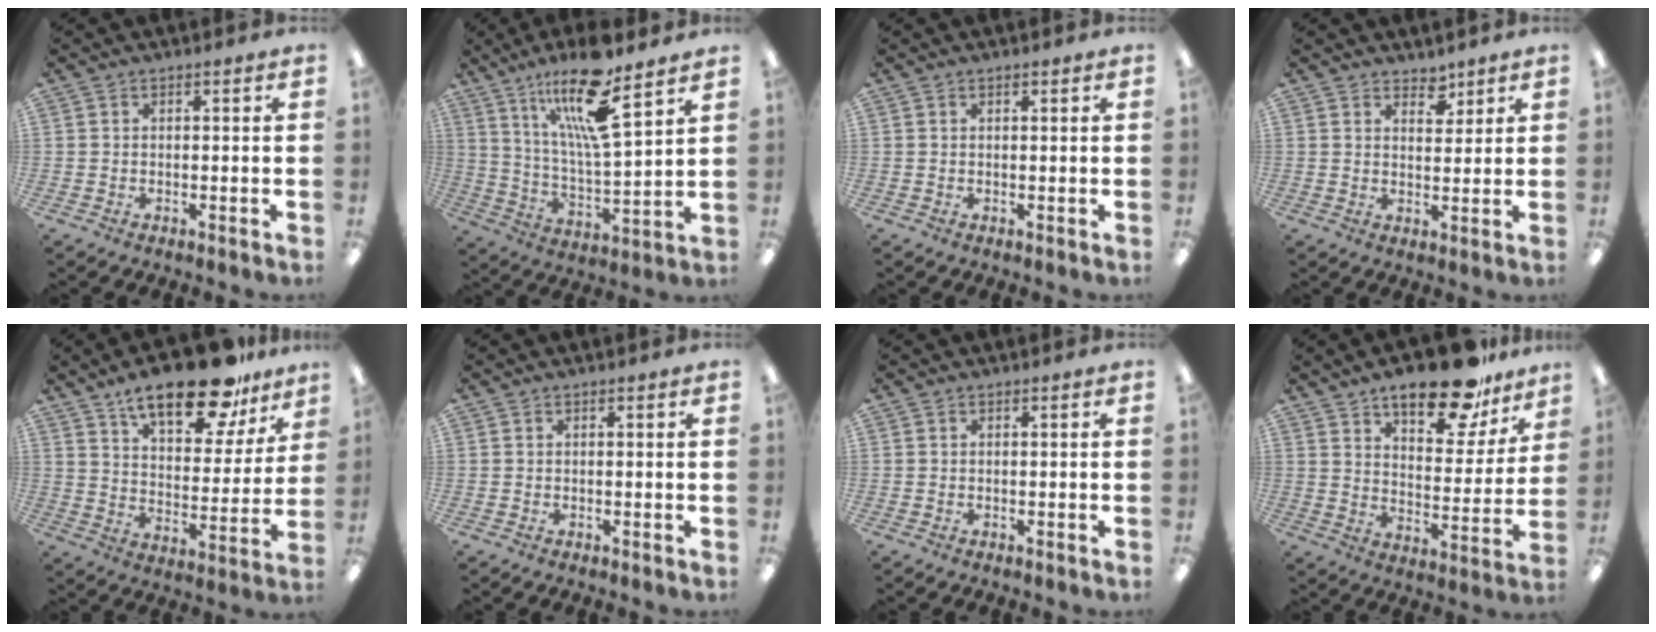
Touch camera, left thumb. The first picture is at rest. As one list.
[{"total": 17.6, "force": [11.8, 3.5, 12.6], "torque": [-0.229, -0.059, 0.190]}, {"total": 0.6, "force": [0.5, 0.1, 0.3], "torque": [0.002, -0.002, 0.006]}, {"total": 4.0, "force": [3.5, 1.9, 0.9], "torque": [-0.001, -0.023, 0.061]}, {"total": 20.0, "force": [14.5, 7.7, 11.4], "torque": [-0.173, -0.081, 0.243]}, {"total": 0.0}, {"total": 0.0}, {"total": 19.0, "force": [14.1, 7.3, 10.5], "torque": [-0.146, -0.083, 0.233]}]